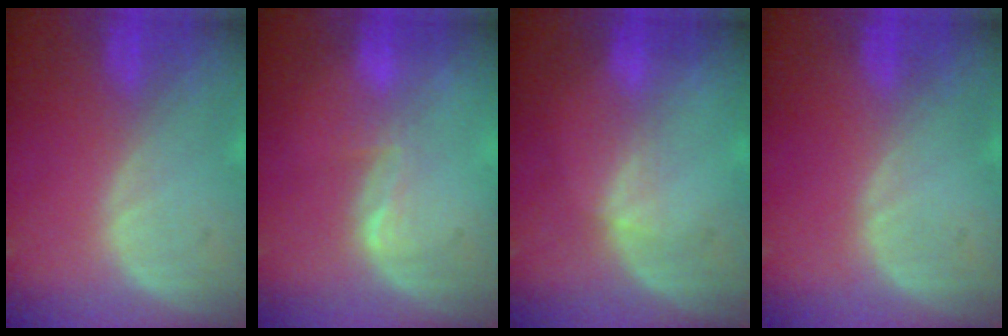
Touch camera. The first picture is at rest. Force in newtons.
{"total": 2.0, "press": 2.0, "slide": 0.3}
{"total": 1.7, "press": 1.3, "slide": 1.1}
{"total": 0.0}